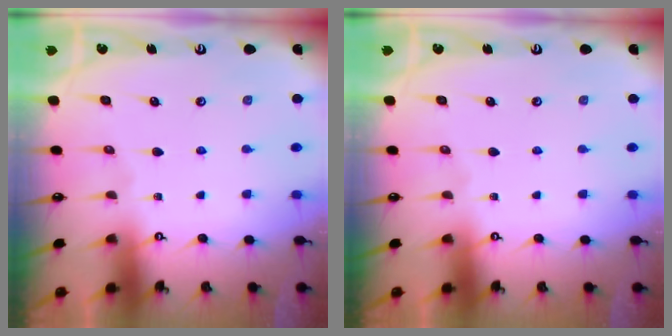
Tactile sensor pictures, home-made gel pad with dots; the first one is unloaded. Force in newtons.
{"total": 0.0}